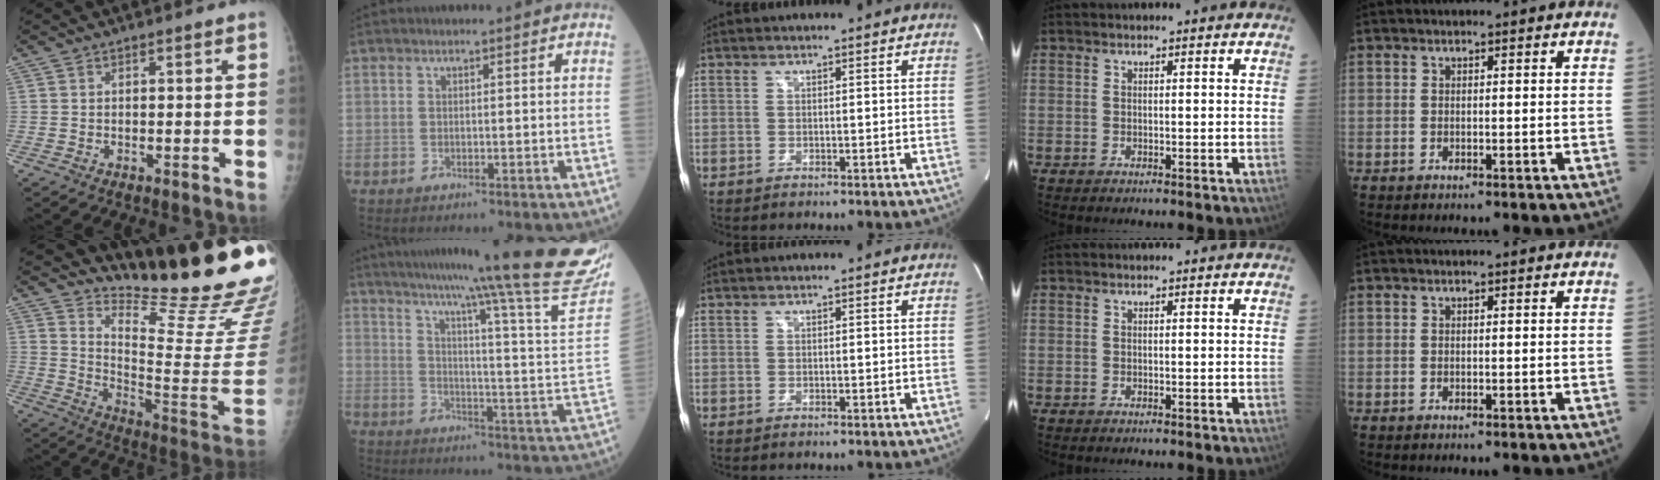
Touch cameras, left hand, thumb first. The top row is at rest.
{"thumb": {"total": 23.5, "force": [19.8, 3.2, 12.3], "torque": [-0.153, -0.184, 0.272]}, "index": {"total": 30.6, "force": [25.2, -1.9, 17.3], "torque": [-0.233, -0.083, 0.325]}}